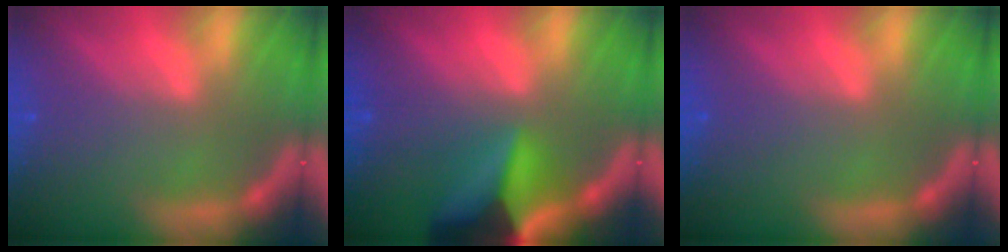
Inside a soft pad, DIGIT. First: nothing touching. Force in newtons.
{"total": 9.9}
{"total": 0.0}